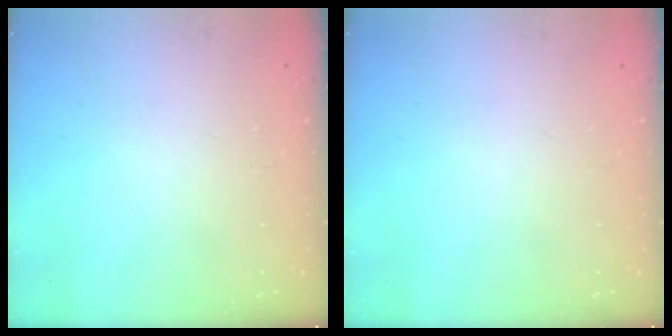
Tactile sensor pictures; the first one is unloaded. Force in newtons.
{"total": 0.0}